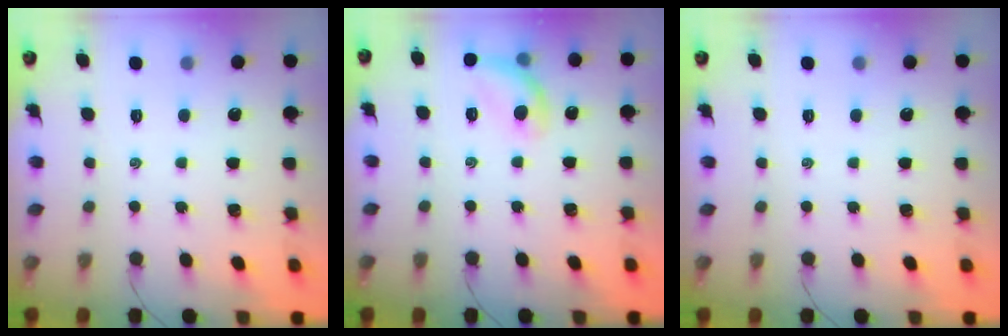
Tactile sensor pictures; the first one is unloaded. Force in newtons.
{"total": 10.6, "press": 10.5, "slide": 1.5}
{"total": 0.0}